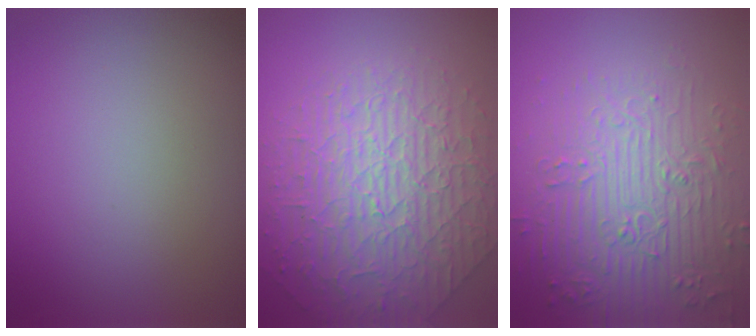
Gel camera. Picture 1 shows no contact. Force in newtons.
{"total": 7.2, "press": 5.8, "slide": 4.2}
{"total": 6.2, "press": 5.5, "slide": 2.8}